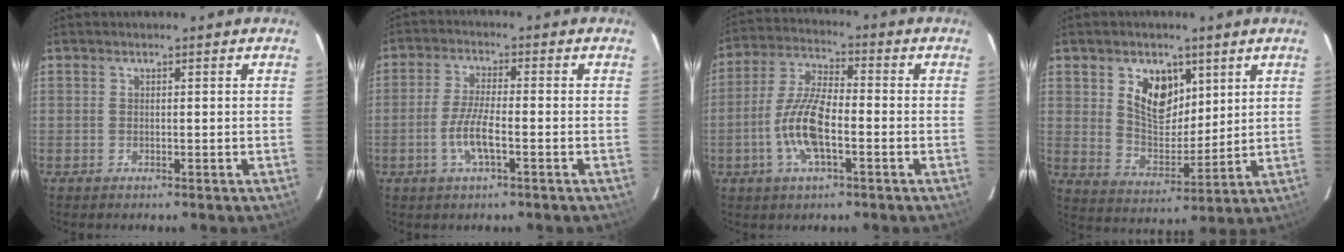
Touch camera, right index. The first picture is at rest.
{"total": 6.2, "force": [-2.3, 1.2, 5.6], "torque": [-0.116, -0.004, -0.046]}
{"total": 10.9, "force": [-3.4, 3.7, 9.7], "torque": [-0.204, 0.003, -0.068]}
{"total": 10.3, "force": [4.6, 6.6, 6.3], "torque": [-0.106, 0.000, 0.091]}